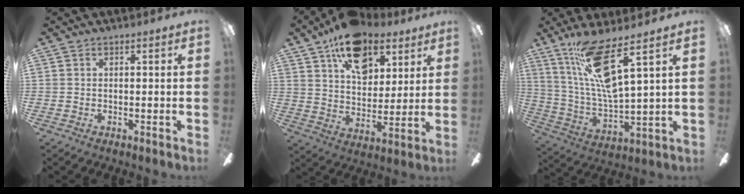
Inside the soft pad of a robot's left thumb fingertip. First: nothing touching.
{"total": 17.1, "force": [10.3, 10.1, 9.1], "torque": [-0.134, -0.046, 0.184]}
{"total": 15.7, "force": [9.6, 2.8, 12.2], "torque": [-0.250, -0.046, 0.156]}